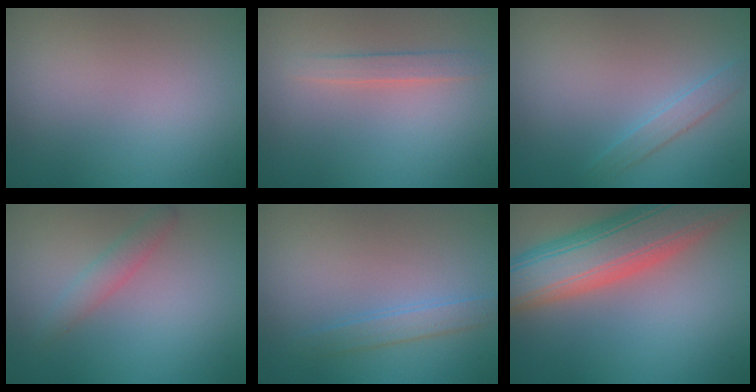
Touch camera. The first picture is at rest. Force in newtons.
{"total": 1.5, "press": 1.5, "slide": 0.1}
{"total": 1.4, "press": 1.4, "slide": 0.1}
{"total": 1.7, "press": 1.7, "slide": 0.1}
{"total": 1.7, "press": 1.7, "slide": 0.1}
{"total": 10.8, "press": 10.7, "slide": 0.6}